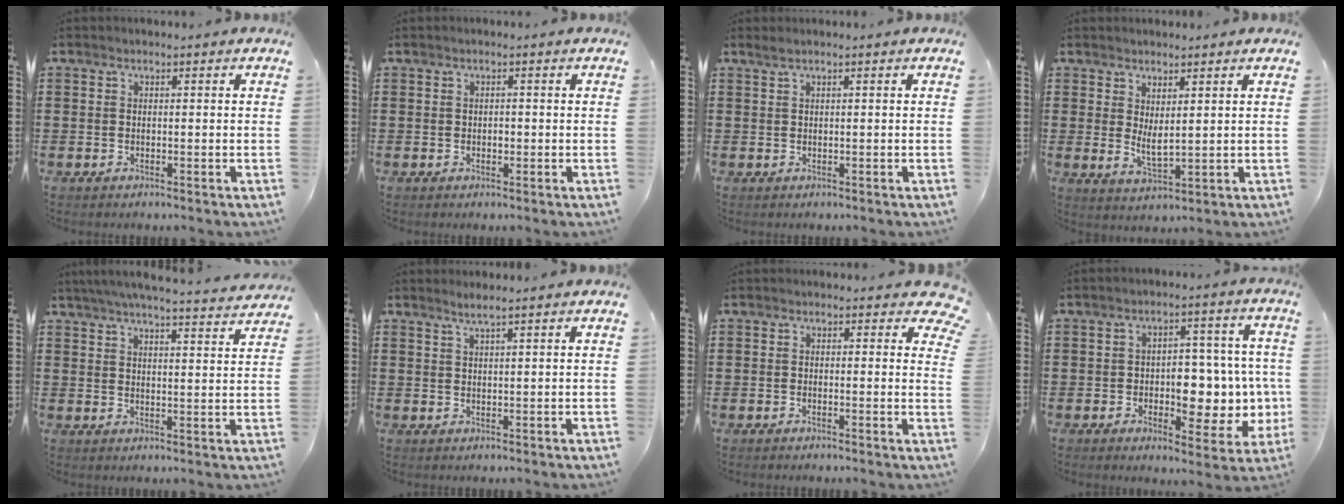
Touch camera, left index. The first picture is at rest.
{"total": 0.9, "force": [0.0, 0.6, 0.7], "torque": [-0.015, 0.002, -0.001]}
{"total": 0.6, "force": [0.4, 0.0, 0.5], "torque": [-0.010, -0.001, 0.007]}
{"total": 3.4, "force": [1.6, 1.1, 2.8], "torque": [-0.056, 0.000, 0.031]}
{"total": 5.5, "force": [5.1, -0.3, 1.9], "torque": [-0.055, -0.028, 0.089]}
{"total": 2.0, "force": [1.6, -0.3, 1.0], "torque": [-0.023, 0.001, 0.030]}
{"total": 1.4, "force": [0.9, 0.8, 0.8], "torque": [-0.005, 0.000, 0.013]}
{"total": 7.9, "force": [-0.6, 4.7, 6.3], "torque": [-0.096, 0.004, -0.013]}